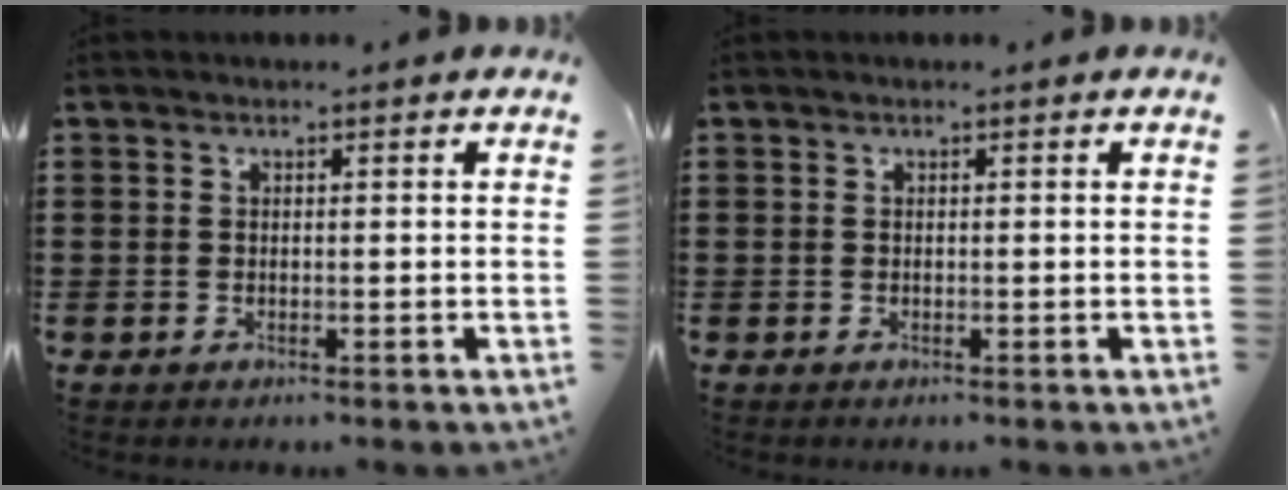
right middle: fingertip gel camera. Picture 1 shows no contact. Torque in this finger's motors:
{"motor_torque": [-1.83, -0.31, -0.03, -0.01]}